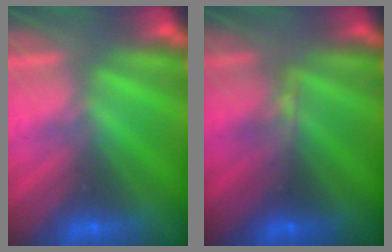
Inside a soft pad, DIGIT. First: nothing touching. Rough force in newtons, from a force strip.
{"total": 2.8}